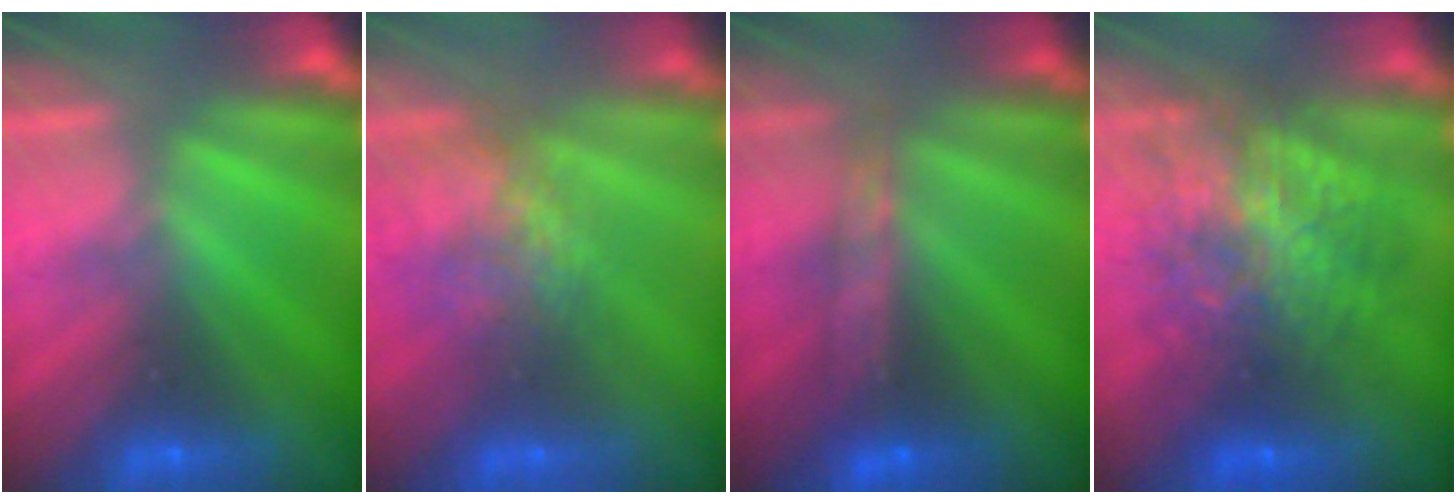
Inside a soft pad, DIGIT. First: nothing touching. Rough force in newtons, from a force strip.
{"total": 7.1}
{"total": 6.8}
{"total": 7.6}